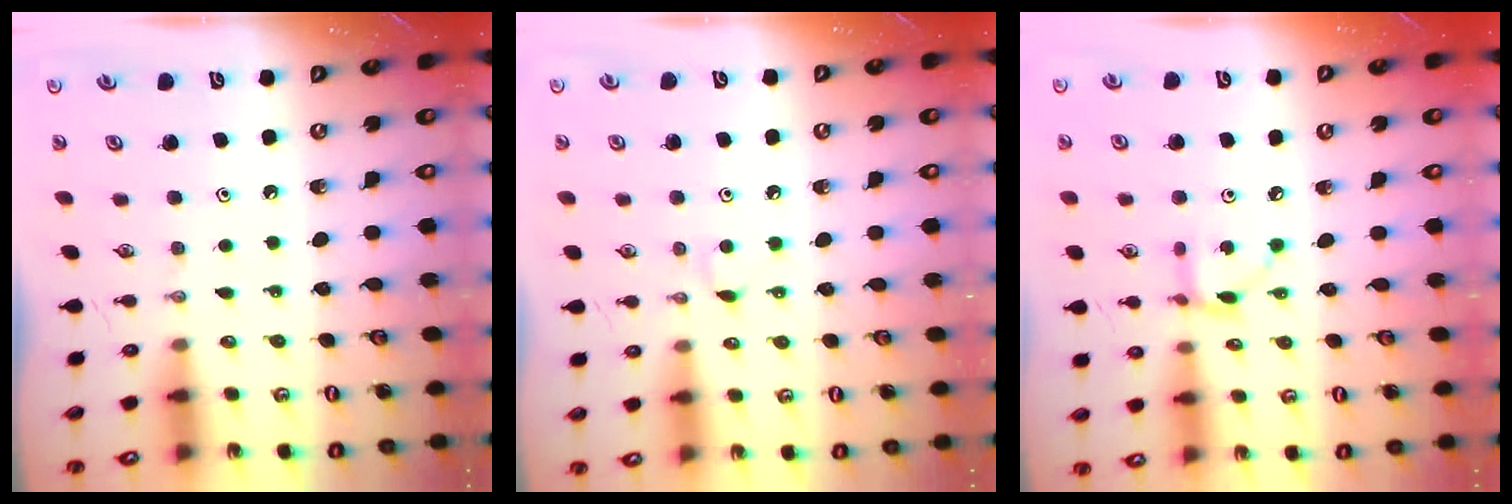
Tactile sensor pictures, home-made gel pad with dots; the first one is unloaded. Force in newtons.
{"total": 3.9, "press": 3.9, "slide": 0.6}
{"total": 5.3, "press": 5.3, "slide": 0.2}